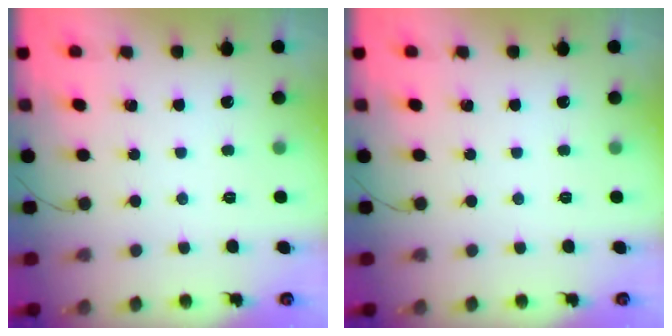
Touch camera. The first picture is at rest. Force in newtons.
{"total": 0.0}